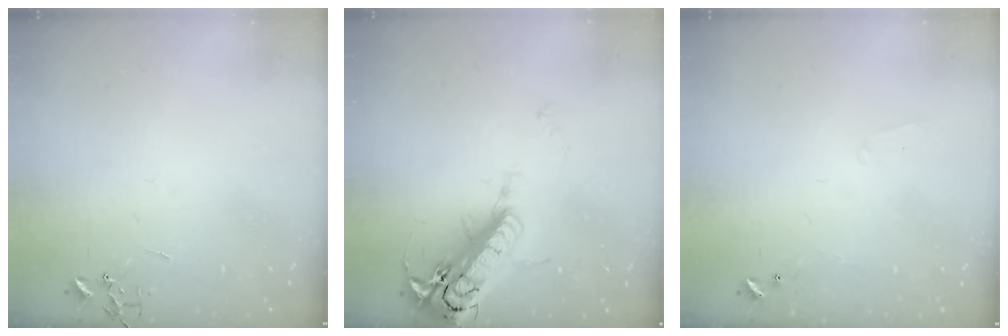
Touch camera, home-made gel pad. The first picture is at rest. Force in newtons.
{"total": 21.3, "press": 20.9, "slide": 4.0}
{"total": 5.0, "press": 5.0, "slide": 0.9}